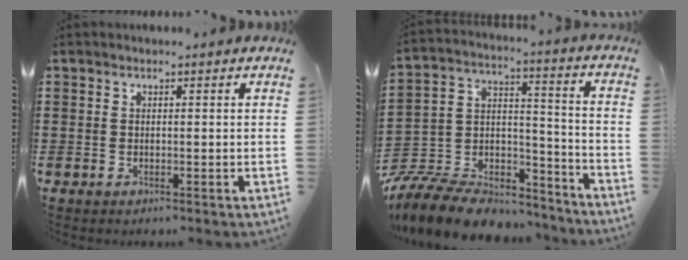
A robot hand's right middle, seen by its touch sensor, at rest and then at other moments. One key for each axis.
{"total": 10.3, "fx": -9.4, "fy": 3.1, "fz": 2.7, "tx": -0.063, "ty": 0.016, "tz": -0.190}